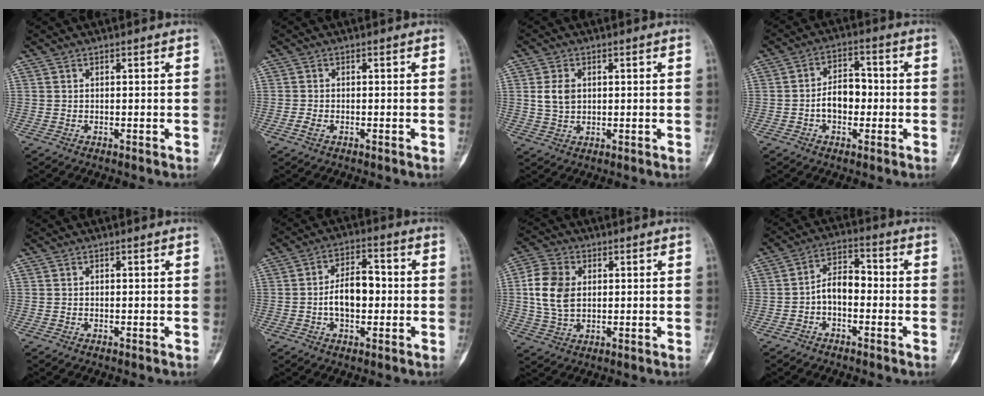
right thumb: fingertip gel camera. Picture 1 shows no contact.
{"total": 1.4, "force": [-0.7, 0.7, 0.9], "torque": [-0.023, 0.001, -0.016]}
{"total": 4.4, "force": [0.8, 3.2, 2.9], "torque": [-0.048, -0.001, 0.019]}
{"total": 7.2, "force": [-1.2, 4.8, 5.2], "torque": [-0.063, 0.026, -0.030]}
{"total": 0.0}
{"total": 8.7, "force": [-0.8, 5.1, 7.0], "torque": [-0.104, 0.024, -0.020]}
{"total": 9.6, "force": [1.2, 6.7, 6.7], "torque": [-0.130, 0.006, 0.024]}
{"total": 6.6, "force": [-1.6, 4.1, 4.9], "torque": [-0.067, 0.036, -0.041]}